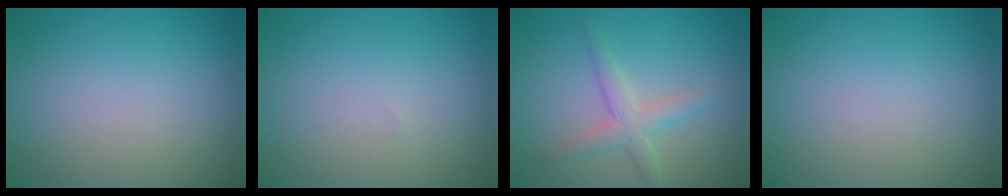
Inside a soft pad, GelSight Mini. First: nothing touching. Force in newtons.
{"total": 0.0}
{"total": 2.6, "press": 2.6, "slide": 0.1}
{"total": 0.0}